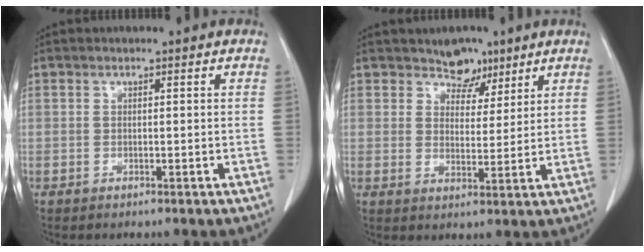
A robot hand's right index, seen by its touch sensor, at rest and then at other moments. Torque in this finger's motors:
{"motor_torque": [-0.13, 0.39, -0.05, -0.01]}